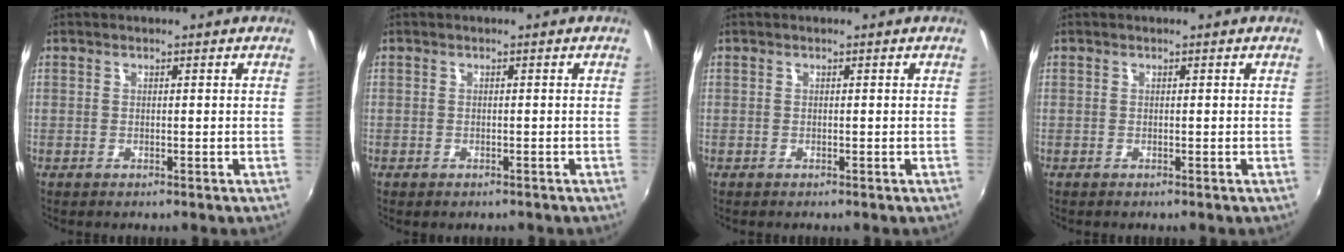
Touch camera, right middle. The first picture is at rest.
{"total": 0.9, "force": [-0.7, 0.5, 0.3], "torque": [-0.009, -0.003, -0.010]}
{"total": 0.0}
{"total": 0.0}